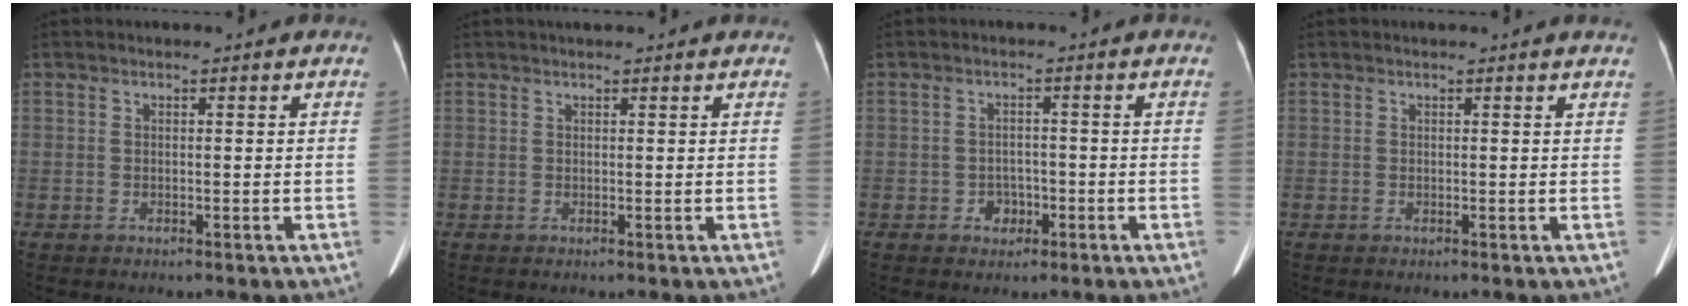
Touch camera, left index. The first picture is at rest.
{"total": 2.9, "force": [2.4, 0.6, 1.5], "torque": [-0.019, 0.028, 0.033]}
{"total": 2.6, "force": [-1.2, 2.1, 1.0], "torque": [-0.013, 0.004, -0.014]}
{"total": 1.6, "force": [1.5, -0.2, 0.4], "torque": [-0.016, -0.002, 0.012]}